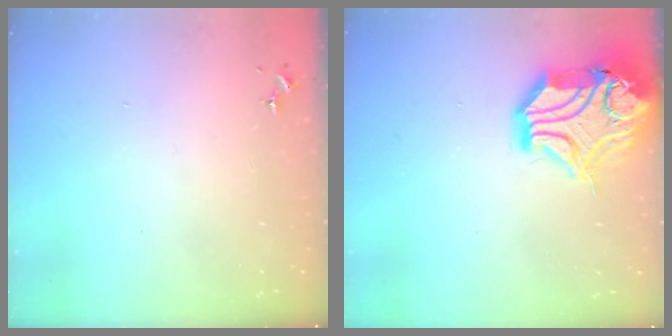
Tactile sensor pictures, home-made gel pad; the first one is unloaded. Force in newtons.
{"total": 21.7, "press": 21.5, "slide": 2.9}